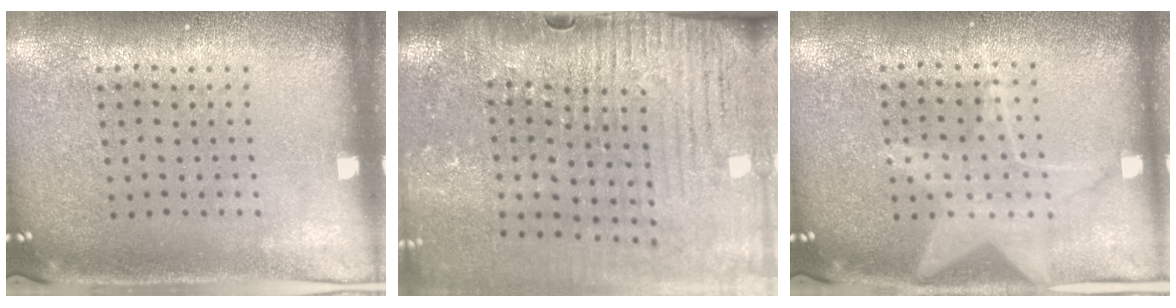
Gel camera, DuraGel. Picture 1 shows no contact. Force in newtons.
{"total": 4.3, "press": 3.7, "slide": 2.2}
{"total": 1.4, "press": 1.4, "slide": 0.2}